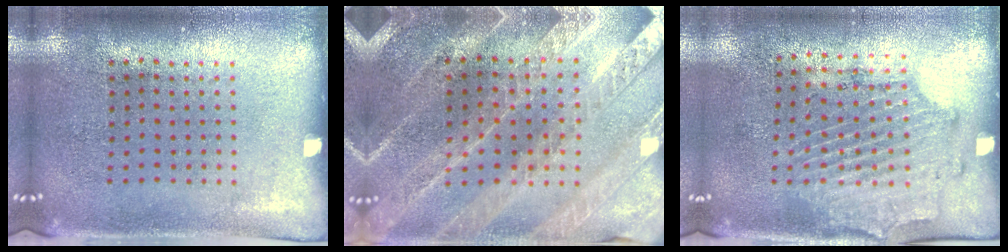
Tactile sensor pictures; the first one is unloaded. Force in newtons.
{"total": 2.3, "press": 2.3, "slide": 0.3}
{"total": 1.7, "press": 1.4, "slide": 0.9}